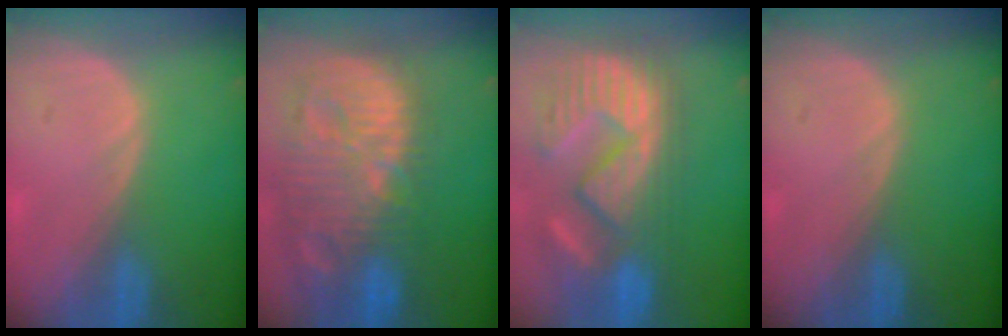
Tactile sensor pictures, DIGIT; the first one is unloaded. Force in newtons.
{"total": 14.4, "press": 12.5, "slide": 7.2}
{"total": 12.7, "press": 11.9, "slide": 4.5}
{"total": 0.0}